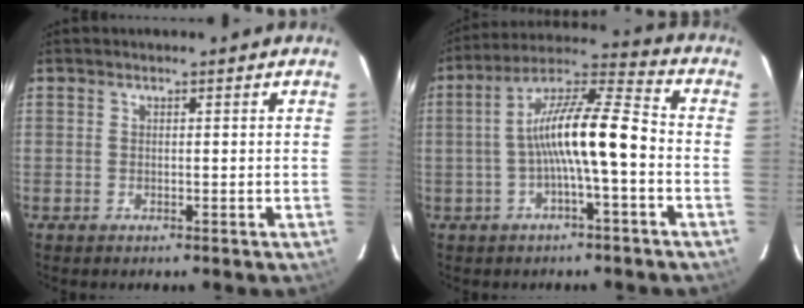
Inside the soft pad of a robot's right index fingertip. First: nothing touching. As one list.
[{"total": 12.3, "force": [-2.3, 1.7, 11.9], "torque": [-0.219, 0.025, -0.043]}]